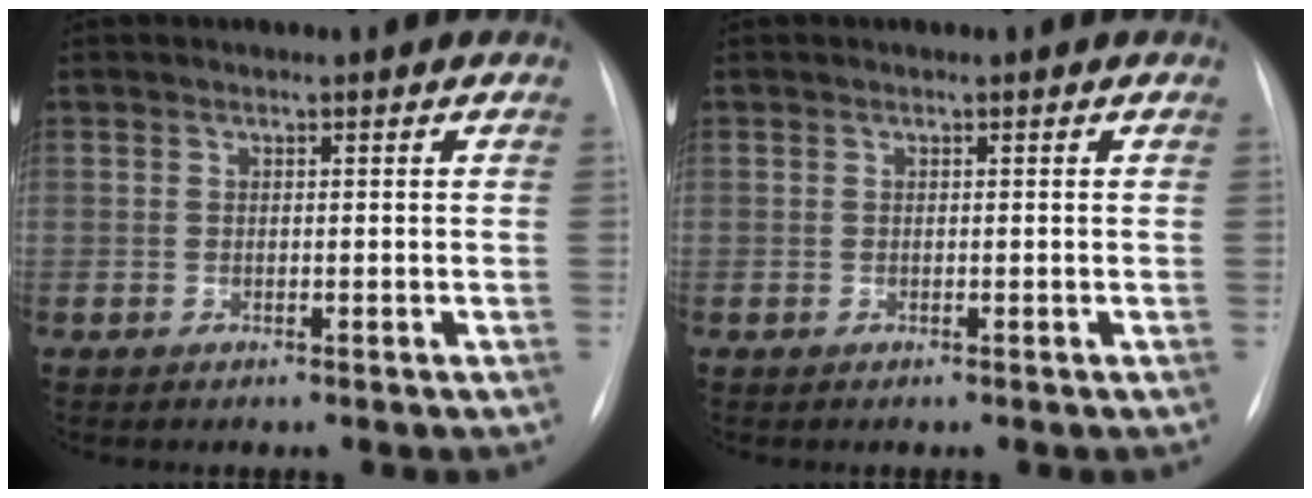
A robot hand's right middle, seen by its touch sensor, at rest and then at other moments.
{"total": 0.0}